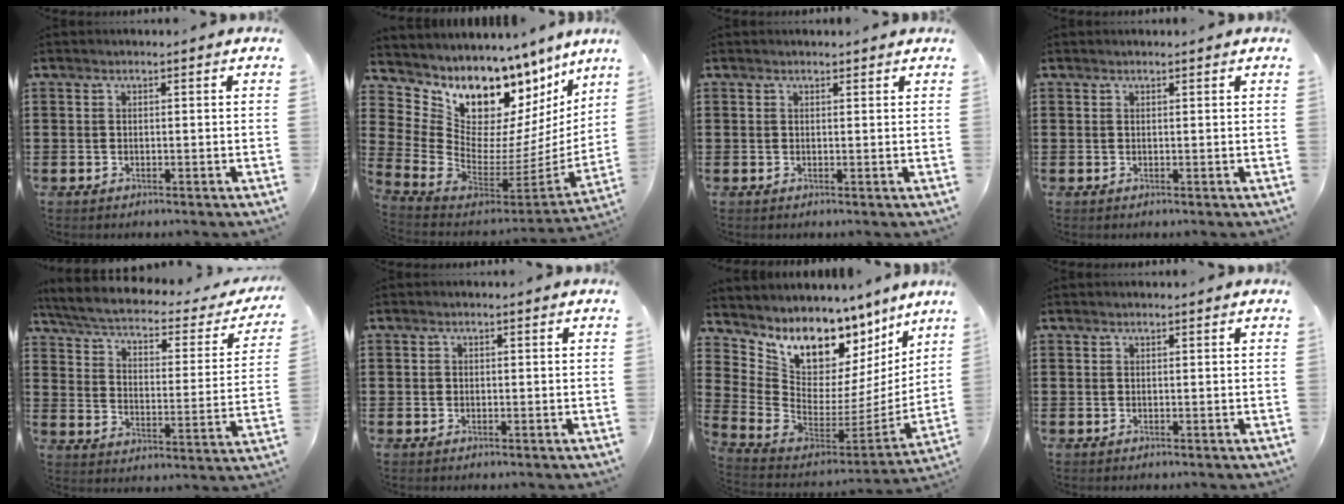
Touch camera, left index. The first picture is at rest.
{"total": 8.4, "force": [6.0, 5.2, 2.7], "torque": [-0.084, -0.091, 0.107]}
{"total": 0.6, "force": [0.6, 0.2, 0.0], "torque": [-0.002, 0.001, 0.012]}
{"total": 0.0}
{"total": 3.6, "force": [2.8, 0.6, 2.2], "torque": [-0.058, -0.027, 0.039]}
{"total": 0.7, "force": [-0.1, 0.6, 0.2], "torque": [-0.007, 0.003, -0.003]}
{"total": 7.1, "force": [5.4, 4.3, 1.6], "torque": [-0.067, -0.067, 0.100]}
{"total": 0.0}